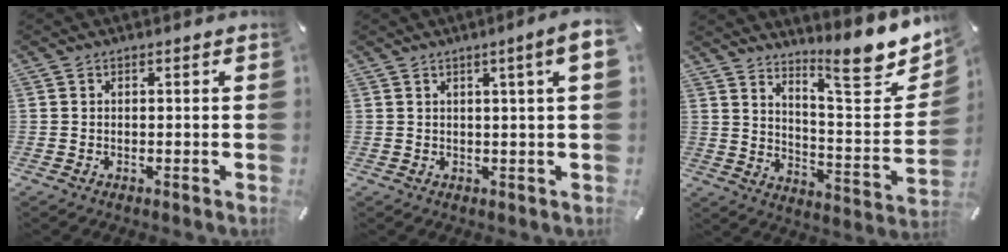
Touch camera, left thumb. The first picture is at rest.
{"total": 5.5, "force": [1.9, 0.3, 5.1], "torque": [-0.088, -0.002, 0.028]}
{"total": 14.8, "force": [12.0, 3.8, 7.8], "torque": [-0.093, -0.110, 0.201]}